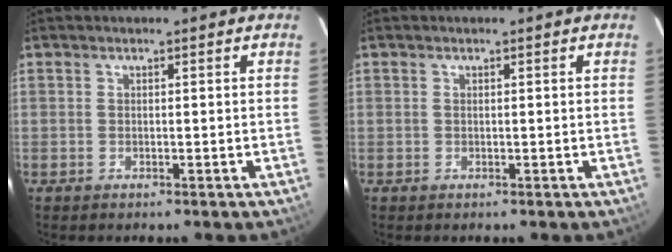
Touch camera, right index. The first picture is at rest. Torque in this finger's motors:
{"motor_torque": [0.63, 0.32, 0.05, -0.01]}